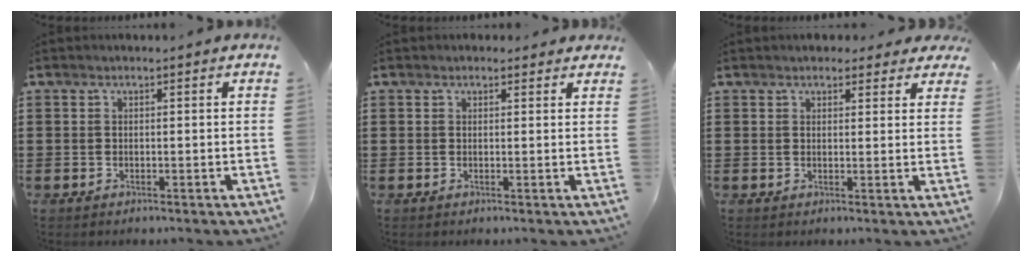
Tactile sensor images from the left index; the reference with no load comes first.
{"total": 1.0, "force": [0.8, 0.6, 0.2], "torque": [-0.006, 0.005, 0.015]}
{"total": 2.7, "force": [2.4, 1.0, 0.7], "torque": [-0.013, -0.002, 0.042]}